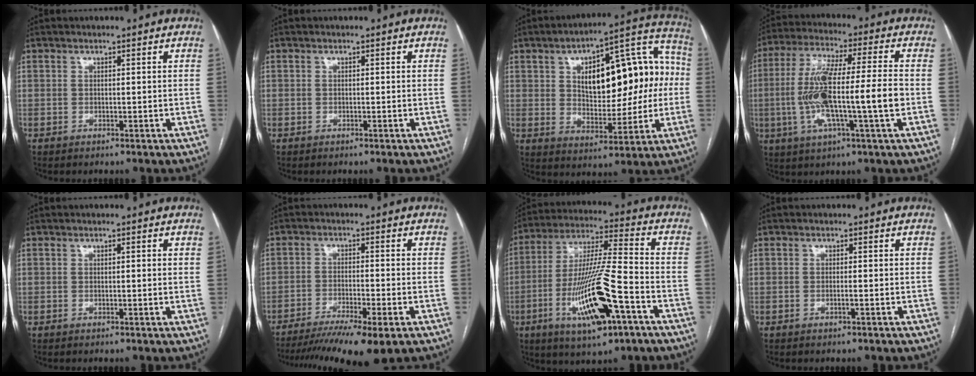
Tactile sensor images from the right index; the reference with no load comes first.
{"total": 0.0}
{"total": 20.7, "force": [2.4, 8.8, 18.6], "torque": [-0.265, 0.049, 0.044]}
{"total": 15.1, "force": [-2.3, 0.9, 14.9], "torque": [-0.291, 0.007, -0.045]}
{"total": 0.7, "force": [0.3, 0.1, 0.7], "torque": [-0.013, 0.001, 0.001]}
{"total": 12.4, "force": [-9.1, 0.4, 8.5], "torque": [-0.134, -0.026, -0.145]}
{"total": 17.5, "force": [-6.9, 2.5, 15.9], "torque": [-0.318, -0.015, -0.115]}
{"total": 0.7, "force": [-0.3, -0.1, 0.7], "torque": [-0.014, 0.000, -0.004]}